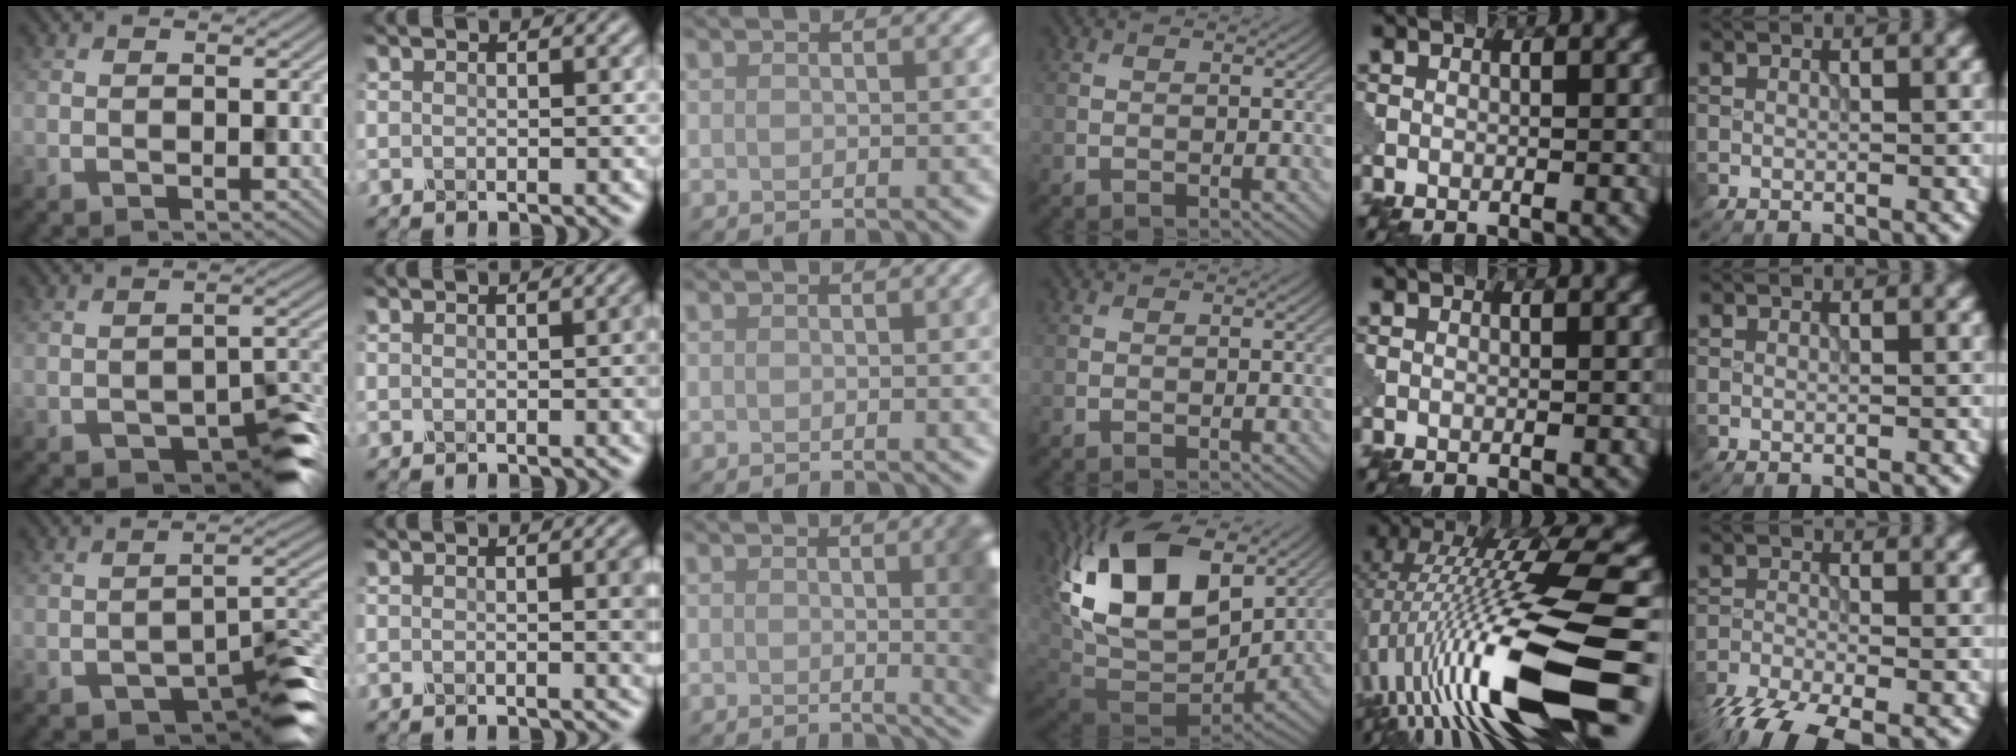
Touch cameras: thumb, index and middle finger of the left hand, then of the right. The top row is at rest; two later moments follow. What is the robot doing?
{"motion": "disassemble", "object": "pitcher"}